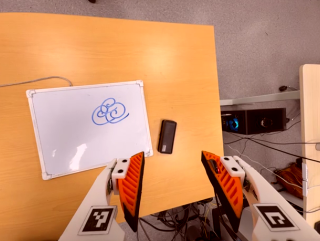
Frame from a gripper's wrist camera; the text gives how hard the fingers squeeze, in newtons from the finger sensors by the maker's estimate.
{"total": 0.0}